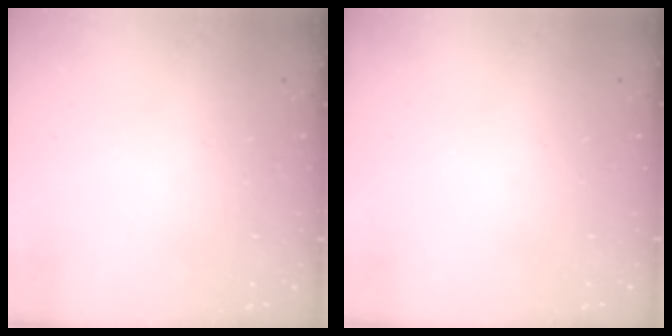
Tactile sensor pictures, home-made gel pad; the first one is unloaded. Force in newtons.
{"total": 0.0}